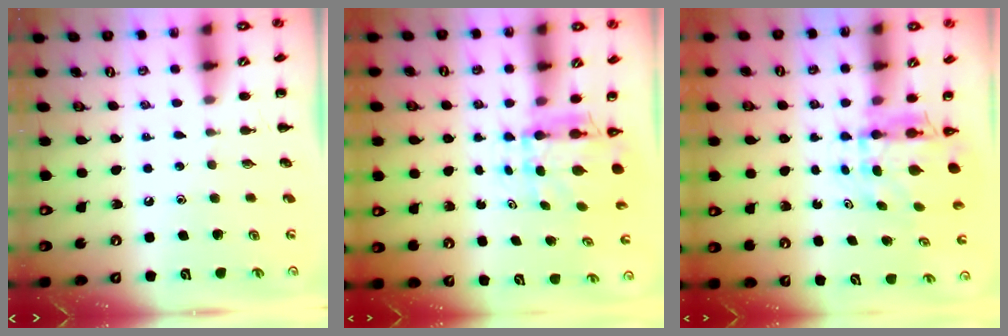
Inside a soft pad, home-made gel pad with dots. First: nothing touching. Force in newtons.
{"total": 4.9, "press": 4.5, "slide": 1.9}
{"total": 5.3, "press": 5.2, "slide": 1.0}